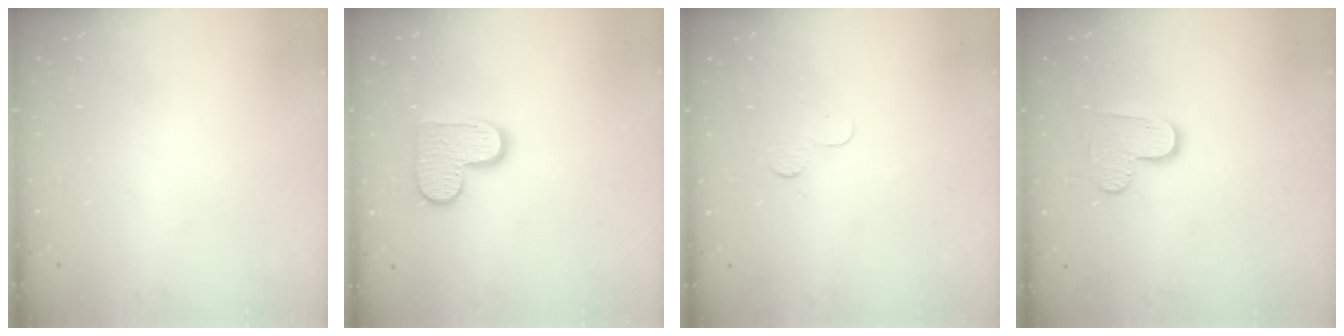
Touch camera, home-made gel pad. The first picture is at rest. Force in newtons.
{"total": 11.4, "press": 11.3, "slide": 0.6}
{"total": 2.3, "press": 2.3, "slide": 0.2}
{"total": 6.3, "press": 6.3, "slide": 0.1}